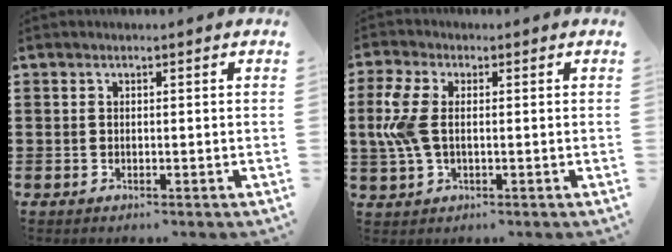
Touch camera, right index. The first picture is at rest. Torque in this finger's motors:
{"motor_torque": [1.26, -0.06, 0.31, 0.16]}